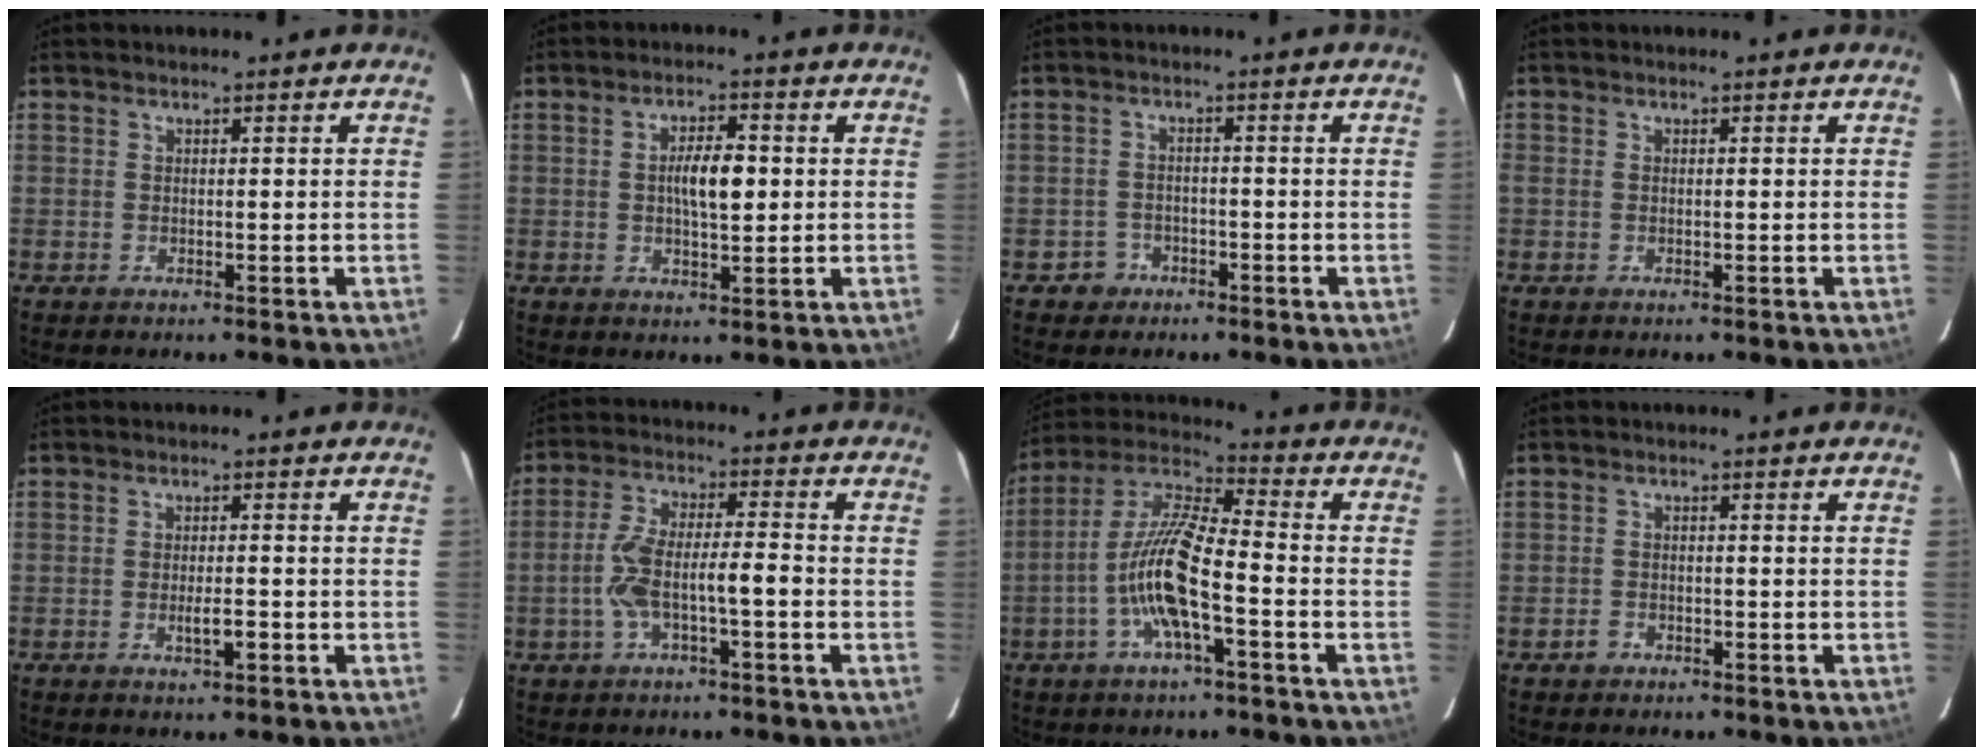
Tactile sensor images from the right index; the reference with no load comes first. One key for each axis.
{"total": 5.6, "fx": 0.4, "fy": 1.6, "fz": 5.3, "tx": -0.095, "ty": 0.007, "tz": 0.008}
{"total": 2.6, "fx": -1.5, "fy": 2.2, "fz": -0.2, "tx": 0.005, "ty": 0.012, "tz": -0.025}
{"total": 0.5, "fx": -0.1, "fy": 0.4, "fz": 0.3, "tx": -0.009, "ty": 0.006, "tz": 0.001}
{"total": 2.5, "fx": -0.9, "fy": 0.4, "fz": 2.3, "tx": -0.039, "ty": -0.001, "tz": -0.014}
{"total": 7.8, "fx": -2.2, "fy": 1.6, "fz": 7.3, "tx": -0.150, "ty": 0.024, "tz": -0.041}
{"total": 12.2, "fx": -3.6, "fy": 2.0, "fz": 11.5, "tx": -0.237, "ty": 0.011, "tz": -0.070}
{"total": 1.2, "fx": -0.8, "fy": 0.9, "fz": 0.3, "tx": -0.007, "ty": 0.002, "tz": -0.013}